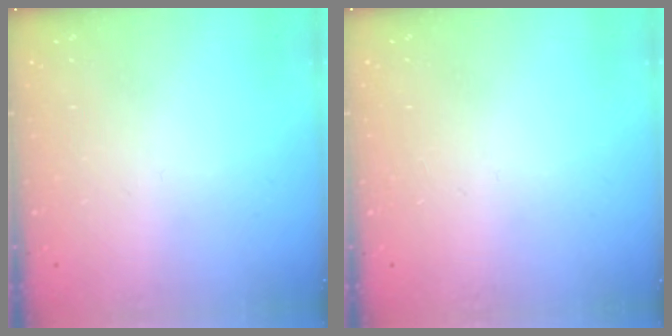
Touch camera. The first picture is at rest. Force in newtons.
{"total": 0.0}